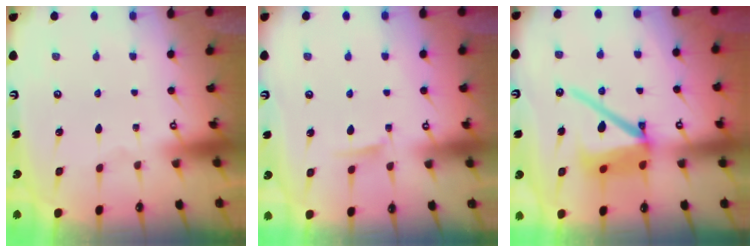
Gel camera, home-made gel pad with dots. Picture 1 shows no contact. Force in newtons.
{"total": 5.7, "press": 5.6, "slide": 0.9}
{"total": 13.7, "press": 13.6, "slide": 1.9}